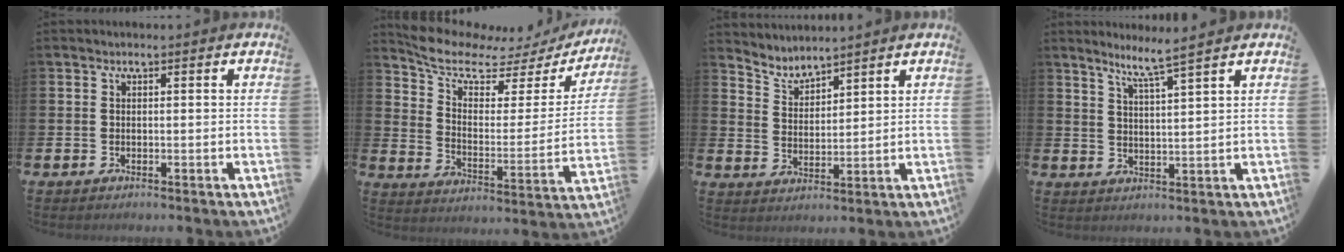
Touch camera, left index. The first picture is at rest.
{"total": 7.9, "force": [6.5, 3.2, 3.2], "torque": [-0.091, -0.047, 0.106]}
{"total": 3.9, "force": [3.9, 0.1, -0.2], "torque": [-0.012, -0.026, 0.070]}
{"total": 4.8, "force": [4.3, -0.9, 1.8], "torque": [-0.048, -0.023, 0.074]}